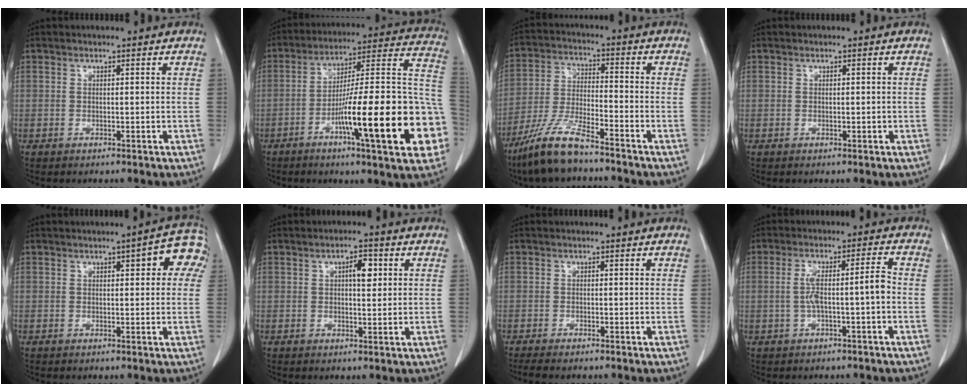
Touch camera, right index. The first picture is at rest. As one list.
[{"total": 24.8, "force": [-8.0, 2.4, 23.4], "torque": [-0.261, 0.012, -0.119]}, {"total": 10.2, "force": [-7.9, 1.3, 6.4], "torque": [-0.136, -0.024, -0.155]}, {"total": 0.6, "force": [-0.1, 0.2, 0.6], "torque": [-0.013, -0.001, 0.002]}, {"total": 6.5, "force": [2.3, 1.9, 5.8], "torque": [-0.060, 0.020, 0.017]}, {"total": 3.6, "force": [1.1, 1.3, 3.2], "torque": [-0.052, 0.005, 0.015]}, {"total": 3.0, "force": [-2.5, 0.3, 1.6], "torque": [-0.022, -0.007, -0.039]}, {"total": 5.8, "force": [-1.0, 0.2, 5.7], "torque": [-0.109, 0.024, -0.012]}]